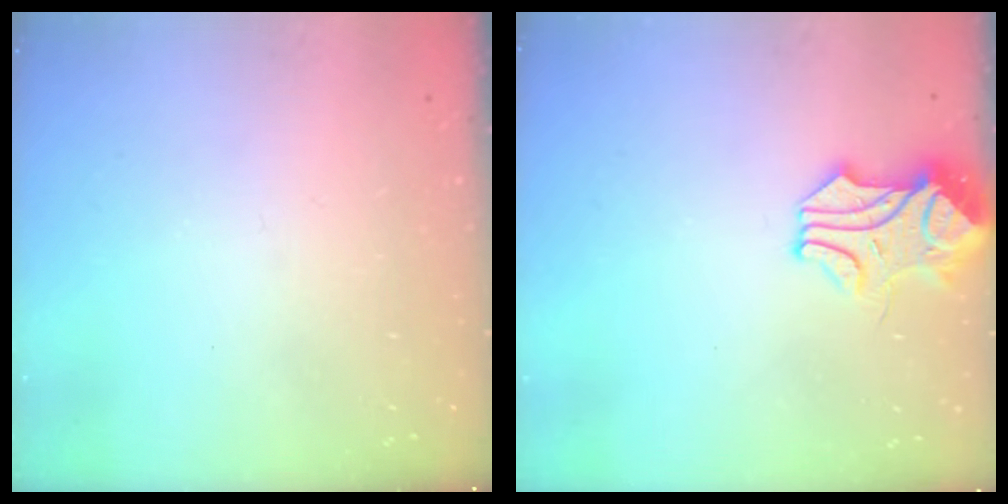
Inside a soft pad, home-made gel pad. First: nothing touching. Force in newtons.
{"total": 1.9, "press": 1.9, "slide": 0.1}